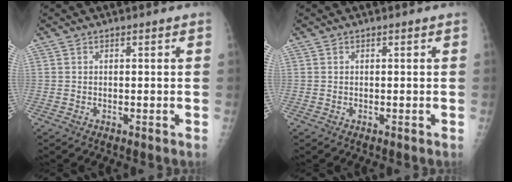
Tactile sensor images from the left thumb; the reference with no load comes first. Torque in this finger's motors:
{"motor_torque": [0.01, 0.00, 0.05, 0.05, 0.00]}